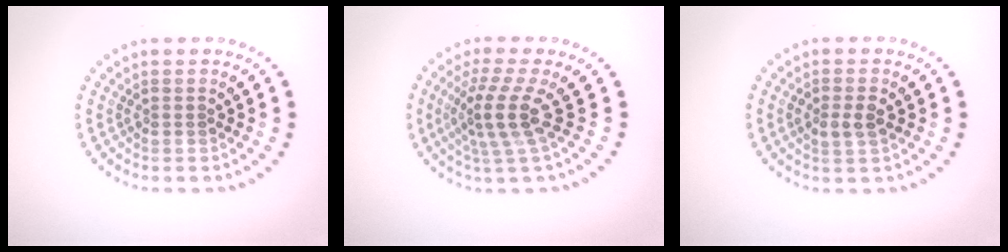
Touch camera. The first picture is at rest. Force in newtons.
{"total": 3.8, "press": 2.7, "slide": 2.7}
{"total": 1.8, "press": 1.7, "slide": 0.2}